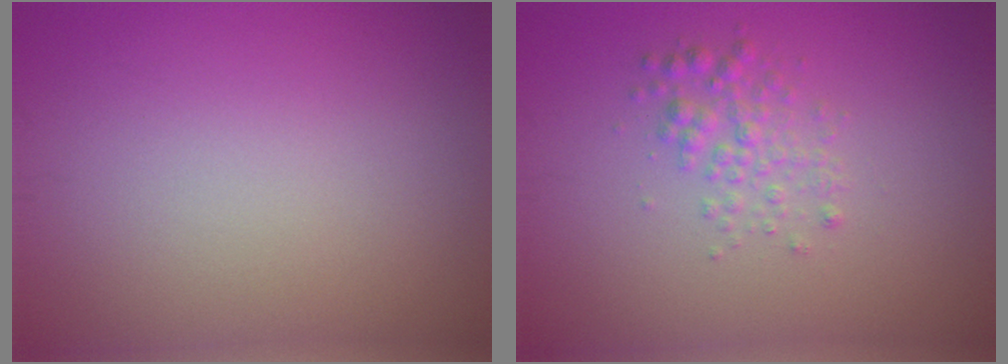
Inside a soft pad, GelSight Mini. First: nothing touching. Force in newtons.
{"total": 2.2, "press": 2.2, "slide": 0.0}